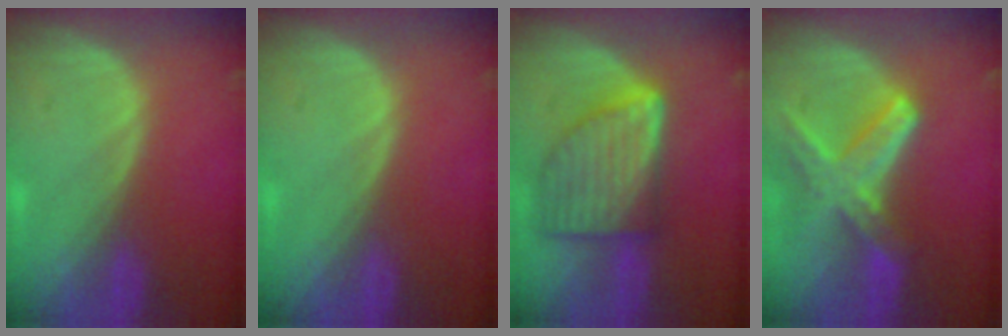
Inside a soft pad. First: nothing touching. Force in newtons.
{"total": 0.0}
{"total": 9.3, "press": 9.3, "slide": 0.5}
{"total": 8.2, "press": 7.3, "slide": 3.9}